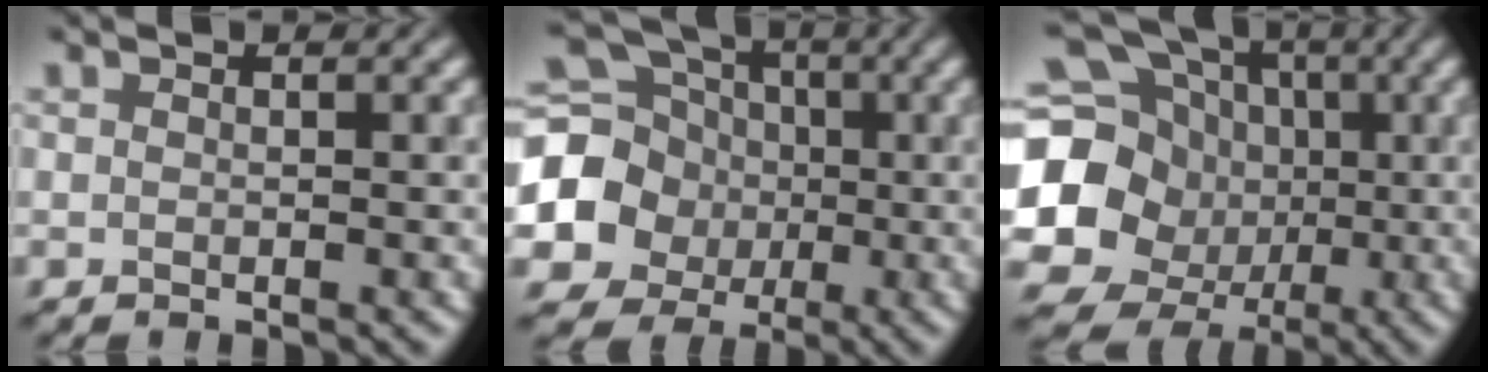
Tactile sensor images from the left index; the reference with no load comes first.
{"total": 8.6, "force": [-1.4, 8.0, 2.9], "torque": [-0.073, -0.017, -0.046]}
{"total": 17.4, "force": [-0.9, 16.1, 6.5], "torque": [-0.169, 0.008, -0.041]}